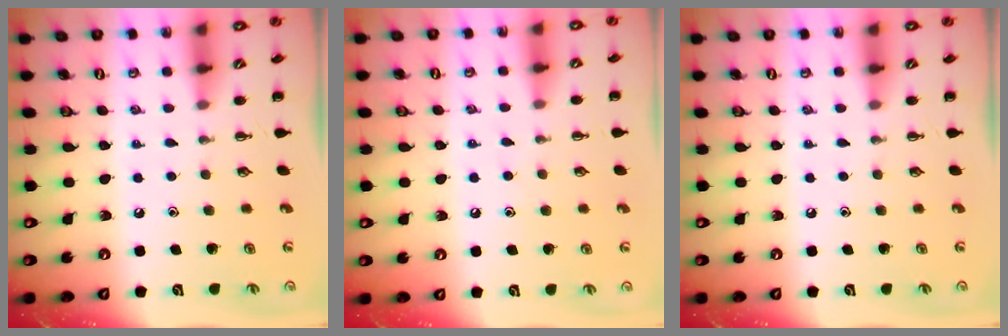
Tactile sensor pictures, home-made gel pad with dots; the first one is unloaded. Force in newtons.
{"total": 5.6, "press": 5.4, "slide": 1.4}
{"total": 0.0}